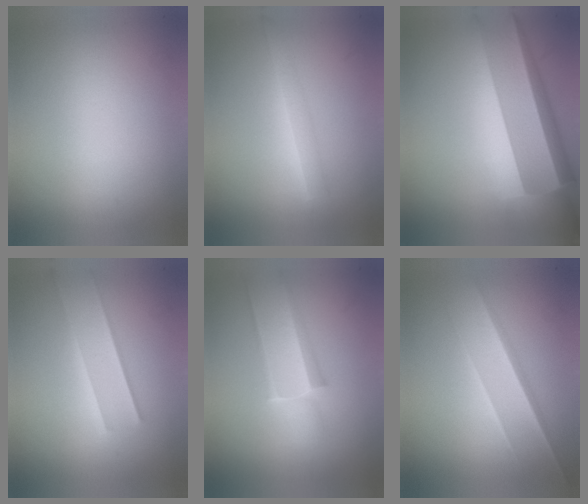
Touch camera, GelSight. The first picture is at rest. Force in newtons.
{"total": 2.4}
{"total": 9.9}
{"total": 1.5}
{"total": 2.2}
{"total": 1.5}